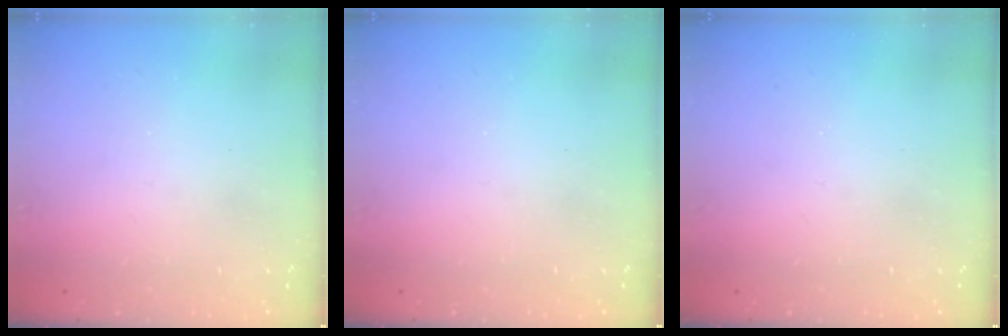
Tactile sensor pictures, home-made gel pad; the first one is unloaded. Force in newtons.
{"total": 0.0}
{"total": 0.0}